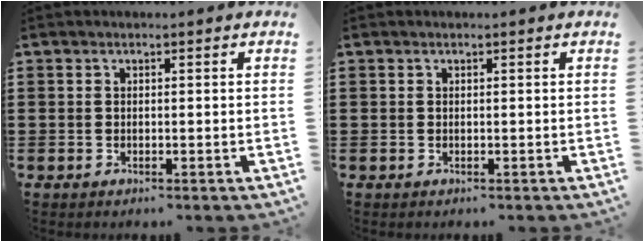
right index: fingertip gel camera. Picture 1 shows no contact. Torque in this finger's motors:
{"motor_torque": [0.06, 0.10, 0.00, 0.00]}